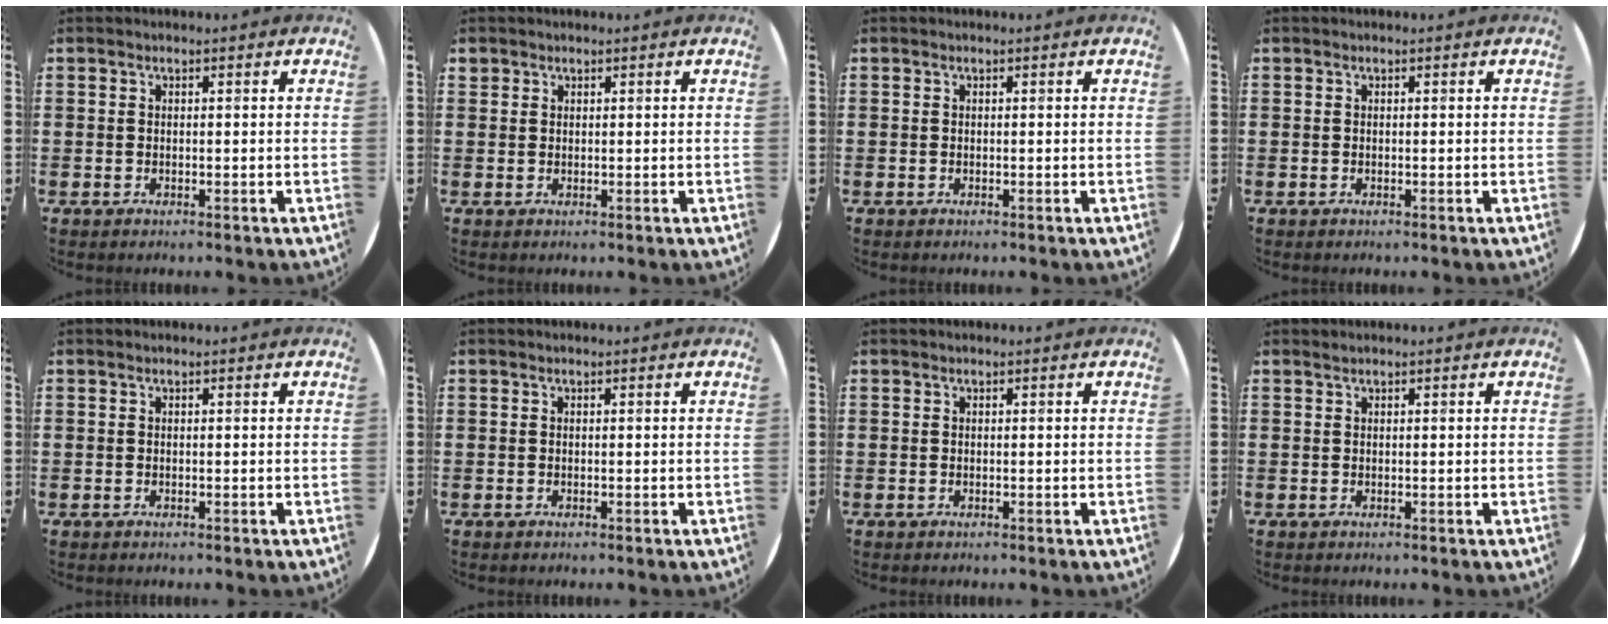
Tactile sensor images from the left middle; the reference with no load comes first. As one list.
[{"total": 0.7, "force": [0.6, 0.4, -0.1], "torque": [0.003, 0.004, 0.012]}, {"total": 0.0}, {"total": 0.0}, {"total": 0.0}, {"total": 0.0}, {"total": 0.0}, {"total": 0.0}]